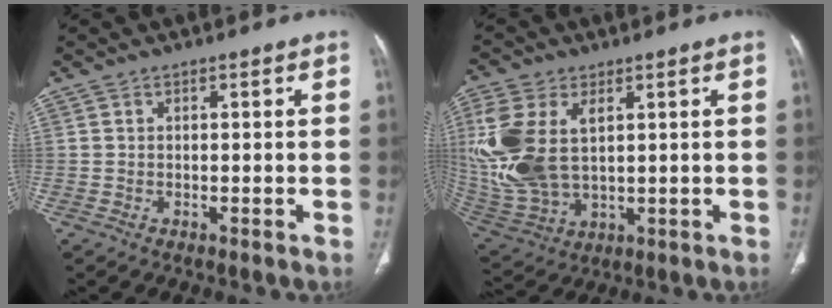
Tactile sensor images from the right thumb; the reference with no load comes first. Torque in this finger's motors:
{"motor_torque": [1.00, 1.08, 1.21, 1.15, 0.24]}